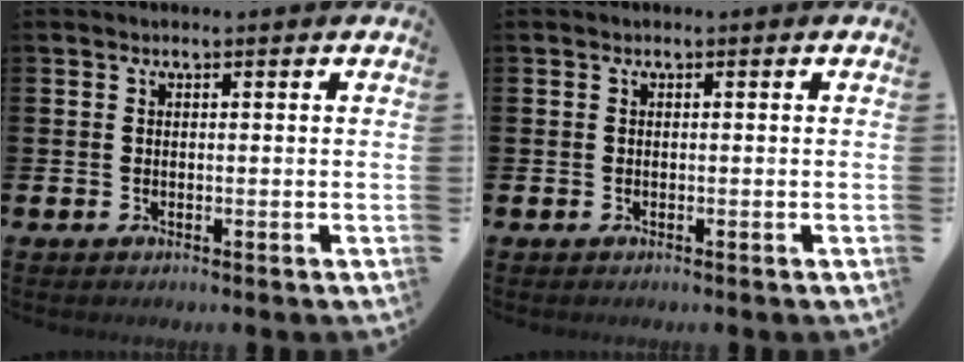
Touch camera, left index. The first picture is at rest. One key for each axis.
{"total": 0.0}